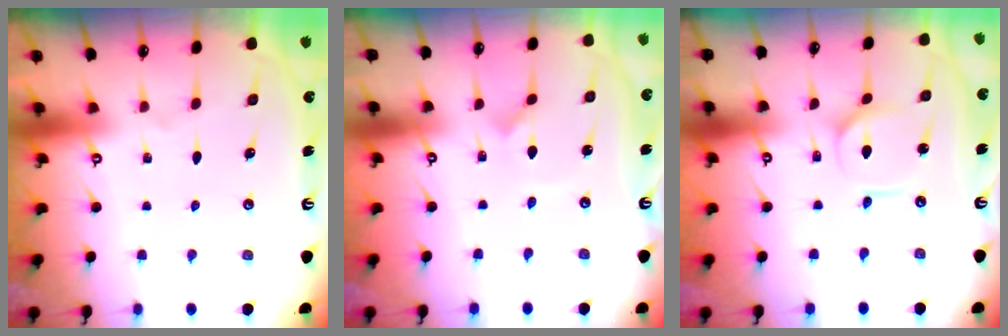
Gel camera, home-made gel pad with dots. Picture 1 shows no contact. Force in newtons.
{"total": 0.0}
{"total": 3.0, "press": 3.0, "slide": 0.3}